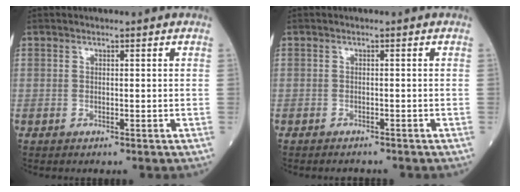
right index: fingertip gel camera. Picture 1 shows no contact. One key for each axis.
{"total": 1.5, "fx": -1.4, "fy": 0.3, "fz": 0.2, "tx": -0.006, "ty": -0.002, "tz": -0.020}